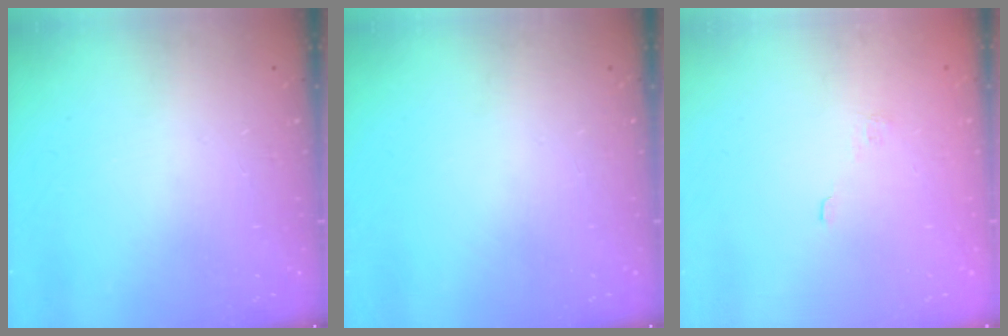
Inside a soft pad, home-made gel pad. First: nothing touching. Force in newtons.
{"total": 0.0}
{"total": 1.5, "press": 0.9, "slide": 1.3}